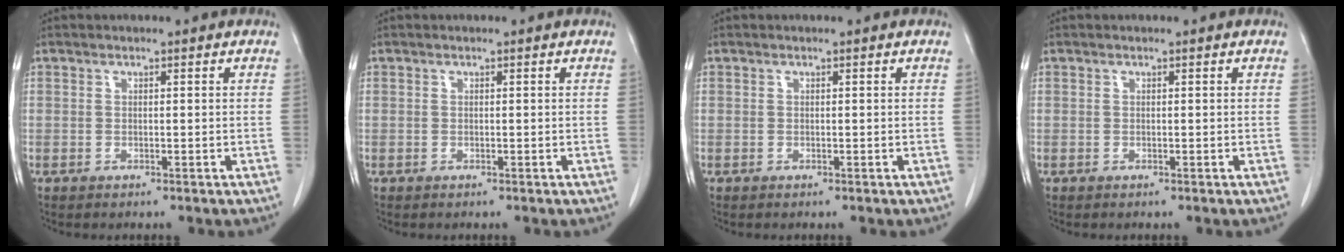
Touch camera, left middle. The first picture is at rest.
{"total": 0.0}
{"total": 0.0}
{"total": 0.0}